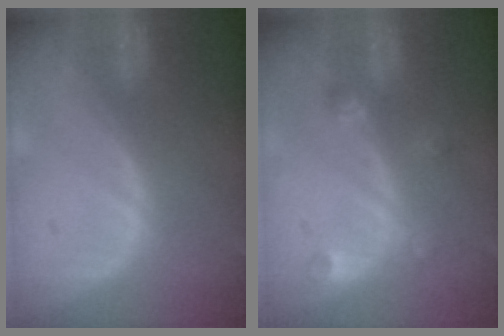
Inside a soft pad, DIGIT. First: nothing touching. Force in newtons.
{"total": 2.6, "press": 2.6, "slide": 0.2}